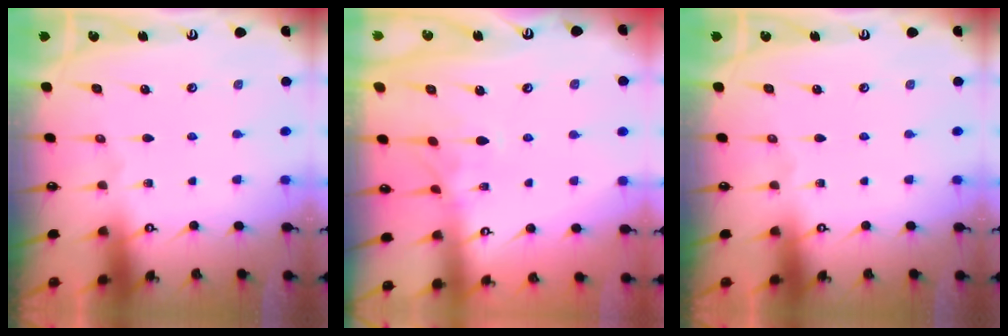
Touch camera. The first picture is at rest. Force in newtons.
{"total": 1.6, "press": 1.3, "slide": 0.9}
{"total": 0.0}